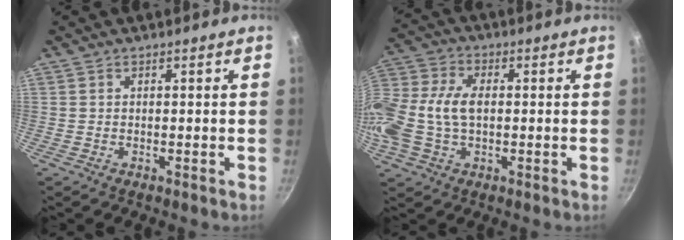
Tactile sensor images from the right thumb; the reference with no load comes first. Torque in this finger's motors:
{"motor_torque": [2.46, 2.55, 1.50, -1.27, 0.47]}